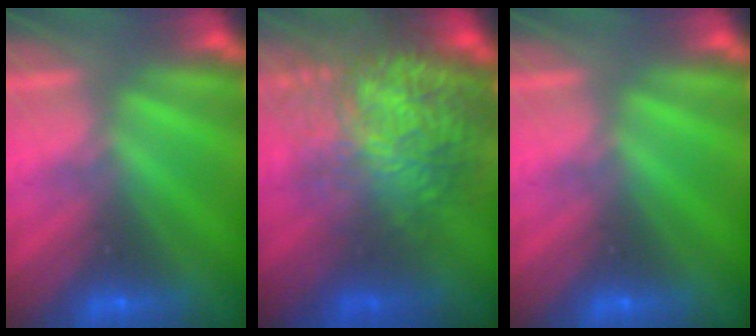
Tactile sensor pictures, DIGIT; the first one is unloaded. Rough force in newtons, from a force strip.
{"total": 7.5}
{"total": 0.0}